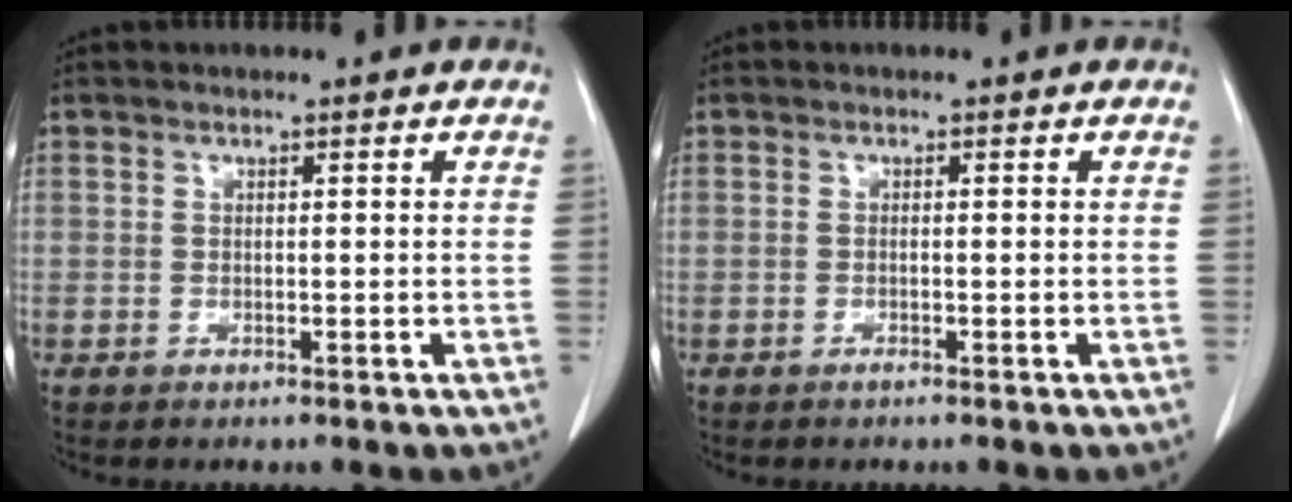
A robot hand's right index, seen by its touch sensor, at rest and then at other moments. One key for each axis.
{"total": 0.6, "fx": -0.3, "fy": -0.1, "fz": 0.5, "tx": -0.011, "ty": 0.000, "tz": -0.005}